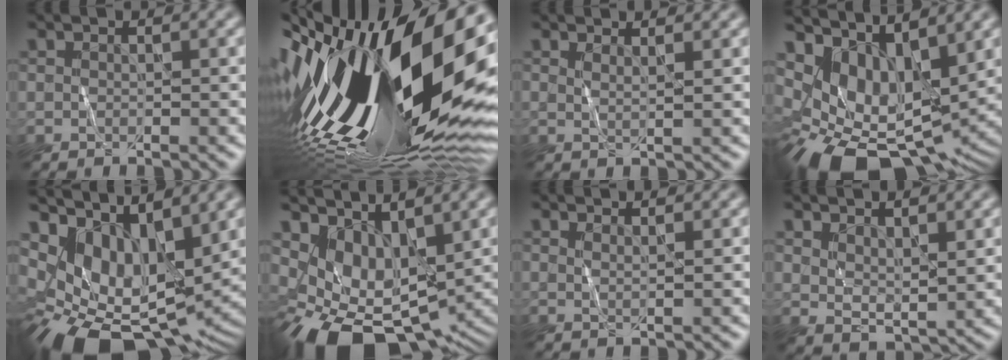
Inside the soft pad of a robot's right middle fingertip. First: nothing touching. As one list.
[{"total": 22.3, "force": [-0.6, 9.8, 20.0], "torque": [-0.381, -0.043, -0.015]}, {"total": 1.6, "force": [1.1, 0.5, 1.0], "torque": [-0.009, 0.002, 0.008]}, {"total": 9.7, "force": [0.5, 6.1, 7.5], "torque": [-0.140, -0.025, 0.027]}, {"total": 10.6, "force": [1.2, 6.4, 8.3], "torque": [-0.154, -0.021, 0.036]}, {"total": 9.0, "force": [-1.3, 5.9, 6.7], "torque": [-0.115, -0.034, -0.001]}, {"total": 1.4, "force": [1.0, 0.4, 0.8], "torque": [-0.005, 0.001, 0.006]}, {"total": 3.1, "force": [1.8, 1.5, 1.9], "torque": [-0.042, -0.007, 0.040]}]